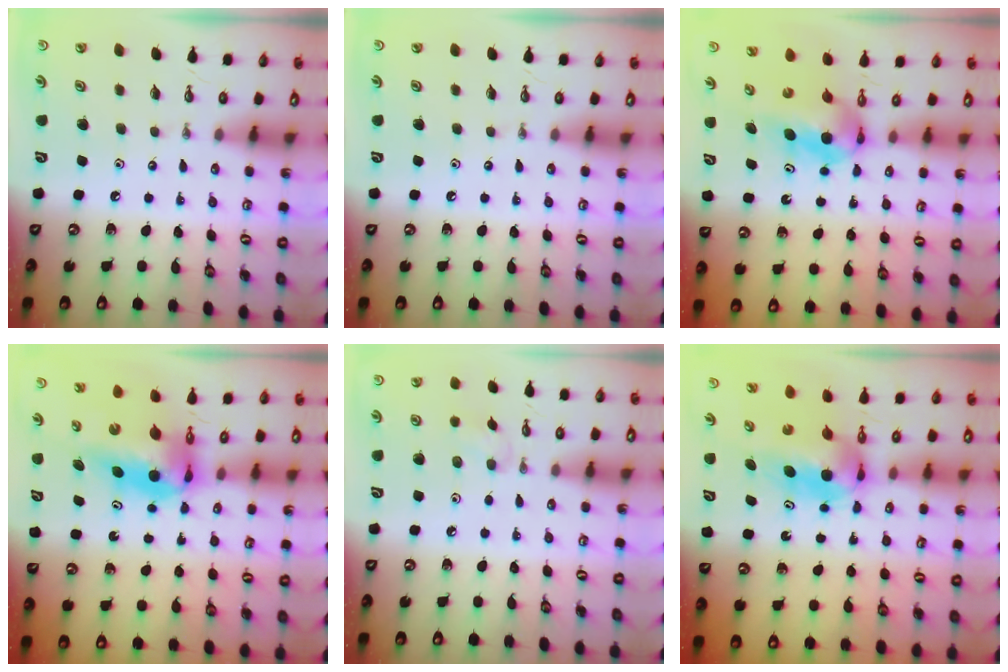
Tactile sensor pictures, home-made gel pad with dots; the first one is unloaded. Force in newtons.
{"total": 0.0}
{"total": 8.2, "press": 4.4, "slide": 6.9}
{"total": 8.0, "press": 7.8, "slide": 1.9}
{"total": 5.3, "press": 5.2, "slide": 0.9}
{"total": 7.8, "press": 6.4, "slide": 4.5}